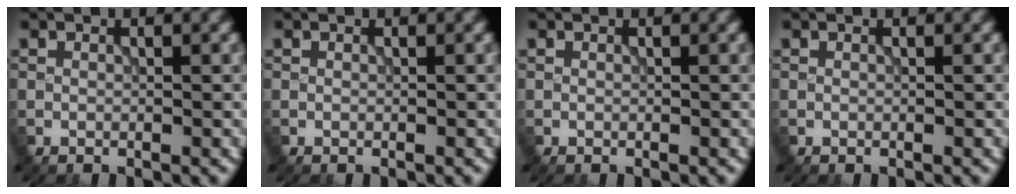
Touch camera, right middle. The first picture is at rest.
{"total": 0.0}
{"total": 0.0}
{"total": 0.0}